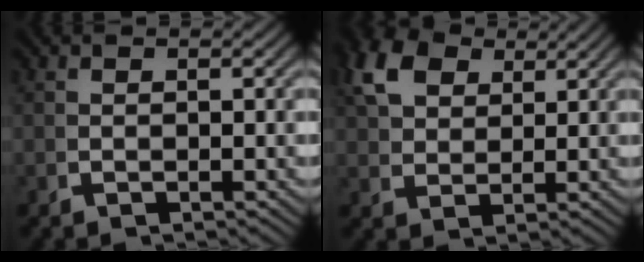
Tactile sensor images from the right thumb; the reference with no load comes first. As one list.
[{"total": 5.6, "force": [3.7, 3.2, 2.9], "torque": [-0.058, 0.002, 0.072]}]